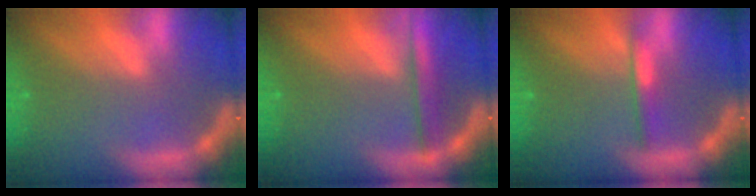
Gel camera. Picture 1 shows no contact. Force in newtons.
{"total": 2.9}
{"total": 1.9}